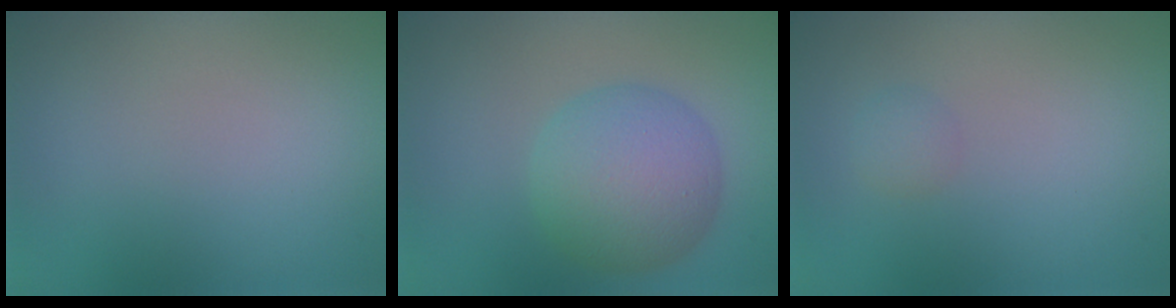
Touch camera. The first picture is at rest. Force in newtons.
{"total": 6.5, "press": 6.5, "slide": 0.0}
{"total": 1.0, "press": 1.0, "slide": 0.1}